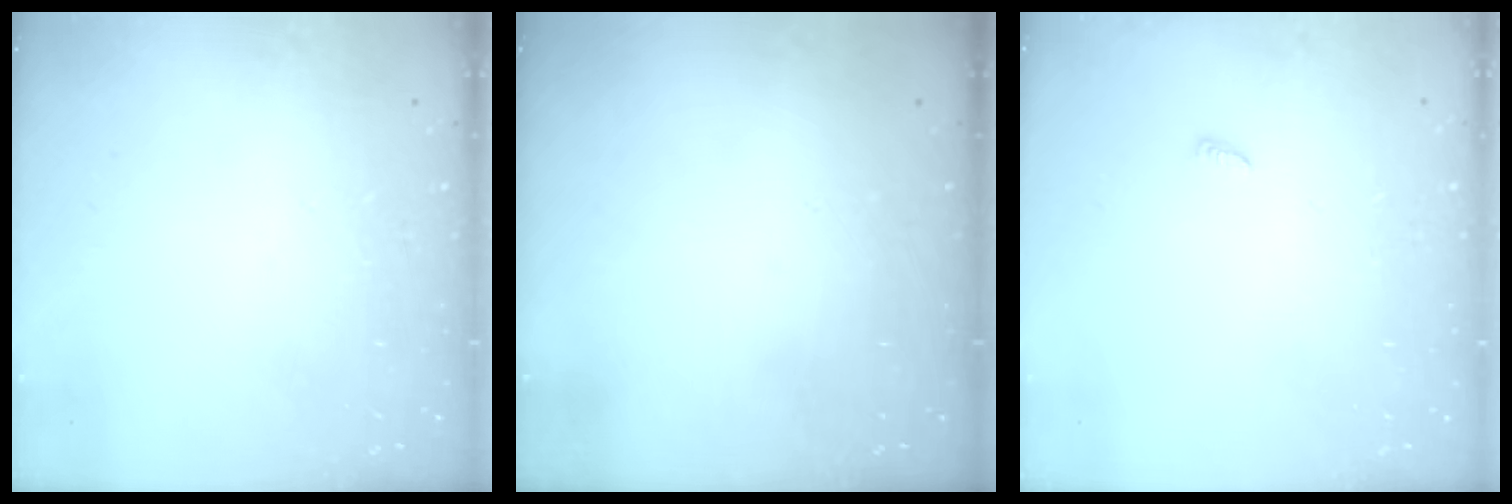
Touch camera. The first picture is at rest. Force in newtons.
{"total": 0.0}
{"total": 2.4, "press": 2.4, "slide": 0.2}